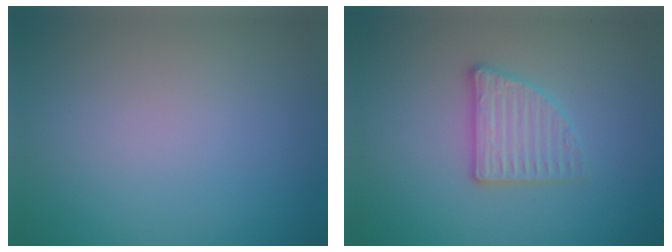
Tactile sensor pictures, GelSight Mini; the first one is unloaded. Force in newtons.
{"total": 3.0, "press": 2.8, "slide": 1.2}